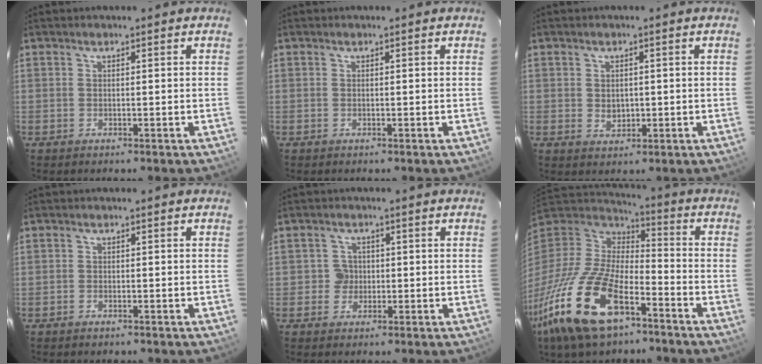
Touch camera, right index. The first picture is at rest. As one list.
[{"total": 0.0}, {"total": 2.8, "force": [-0.1, 2.3, 1.5], "torque": [-0.022, -0.002, 0.004]}, {"total": 1.0, "force": [-0.8, 0.6, 0.1], "torque": [-0.006, 0.001, -0.014]}, {"total": 2.7, "force": [-0.3, 2.7, 0.1], "torque": [0.002, 0.009, -0.004]}, {"total": 23.9, "force": [-14.0, 10.4, 16.3], "torque": [-0.348, -0.042, -0.256]}]